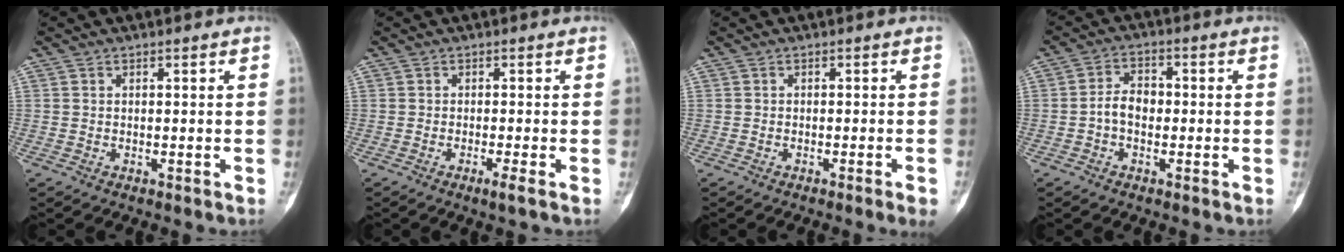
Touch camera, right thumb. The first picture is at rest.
{"total": 1.5, "force": [-0.8, -0.2, 1.3], "torque": [-0.030, -0.005, -0.018]}
{"total": 2.7, "force": [-1.6, -0.3, 2.1], "torque": [-0.034, 0.004, -0.021]}
{"total": 4.7, "force": [-0.9, 3.2, 3.3], "torque": [-0.045, 0.020, -0.024]}